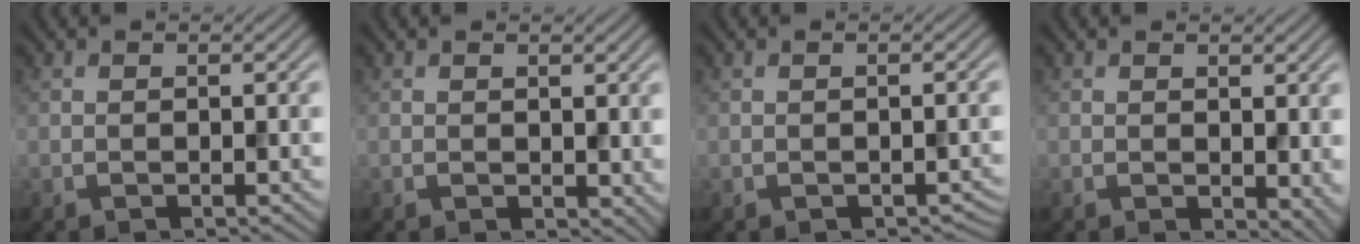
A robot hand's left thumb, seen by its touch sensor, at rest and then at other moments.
{"total": 1.6, "force": [0.7, 1.1, 0.9], "torque": [-0.015, -0.006, 0.015]}
{"total": 1.1, "force": [-0.5, 0.7, 0.7], "torque": [-0.013, -0.009, -0.003]}
{"total": 3.1, "force": [0.2, 2.1, 2.3], "torque": [-0.032, -0.012, 0.007]}